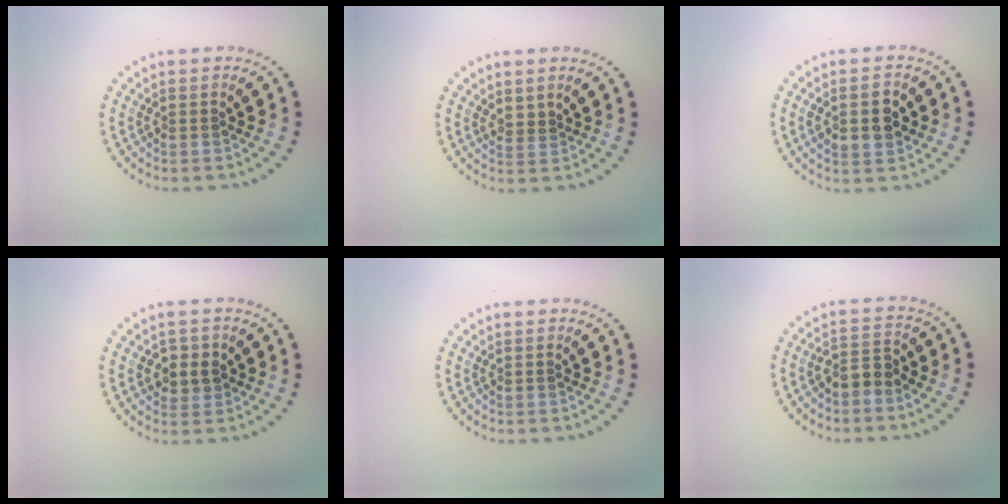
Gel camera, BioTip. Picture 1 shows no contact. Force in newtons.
{"total": 0.6, "press": 0.4, "slide": 0.5}
{"total": 3.9, "press": 3.9, "slide": 0.3}
{"total": 2.3, "press": 2.2, "slide": 0.7}
{"total": 0.0}
{"total": 2.4, "press": 2.2, "slide": 1.0}